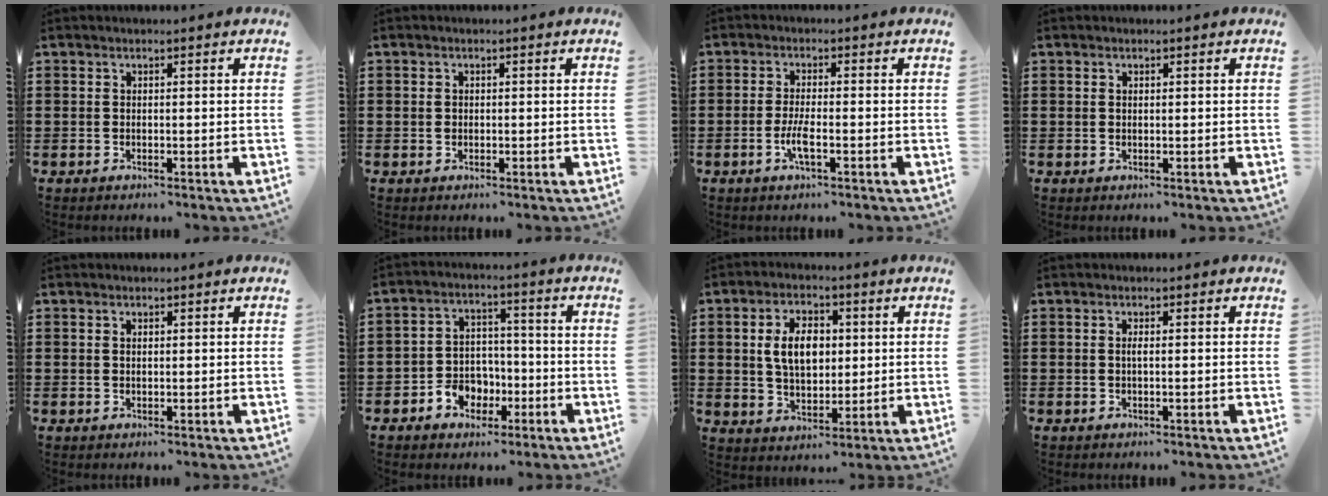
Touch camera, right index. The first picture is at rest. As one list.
[{"total": 0.8, "force": [0.1, 0.6, 0.6], "torque": [-0.015, 0.001, 0.002]}, {"total": 3.5, "force": [-1.3, 0.5, 3.2], "torque": [-0.069, -0.007, -0.027]}, {"total": 0.5, "force": [0.2, 0.3, 0.4], "torque": [-0.009, 0.001, 0.004]}, {"total": 0.8, "force": [0.2, 0.4, 0.6], "torque": [-0.014, 0.002, 0.004]}, {"total": 5.2, "force": [-2.3, 4.4, 1.7], "torque": [-0.039, 0.016, -0.042]}, {"total": 7.3, "force": [1.2, 4.6, 5.6], "torque": [-0.118, 0.006, 0.011]}, {"total": 0.9, "force": [0.0, 0.2, 0.9], "torque": [-0.018, -0.001, 0.000]}]